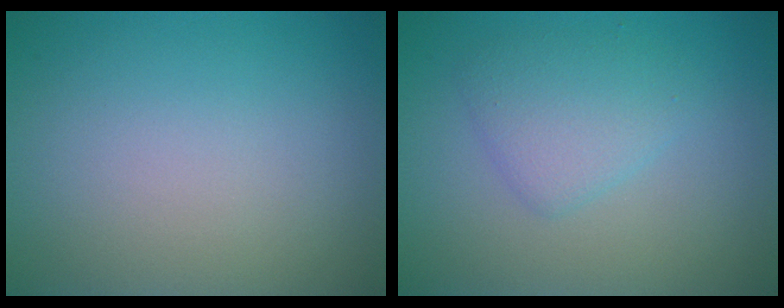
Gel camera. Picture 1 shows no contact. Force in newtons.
{"total": 2.8, "press": 2.8, "slide": 0.2}